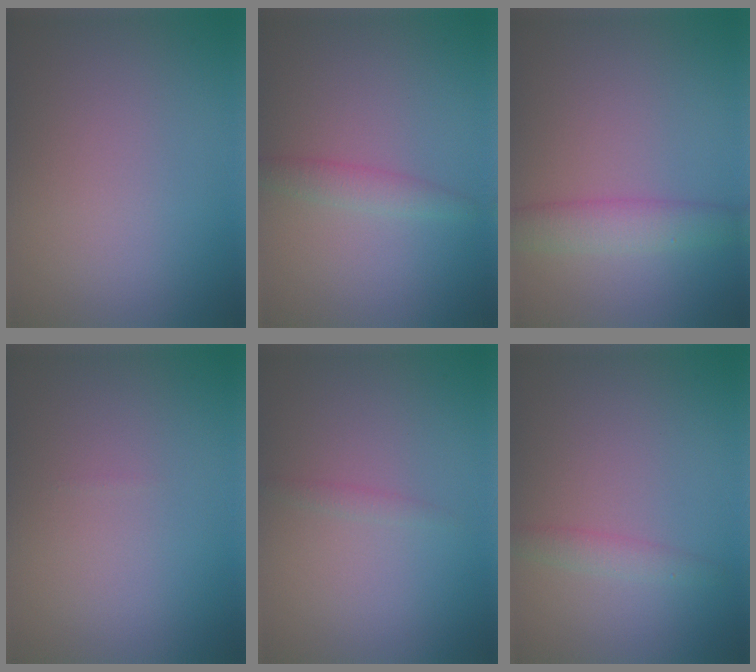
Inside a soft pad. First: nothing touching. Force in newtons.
{"total": 1.7, "press": 1.7, "slide": 0.0}
{"total": 3.4, "press": 3.4, "slide": 0.1}
{"total": 0.0}
{"total": 0.6, "press": 0.6, "slide": 0.0}
{"total": 1.5, "press": 1.5, "slide": 0.0}